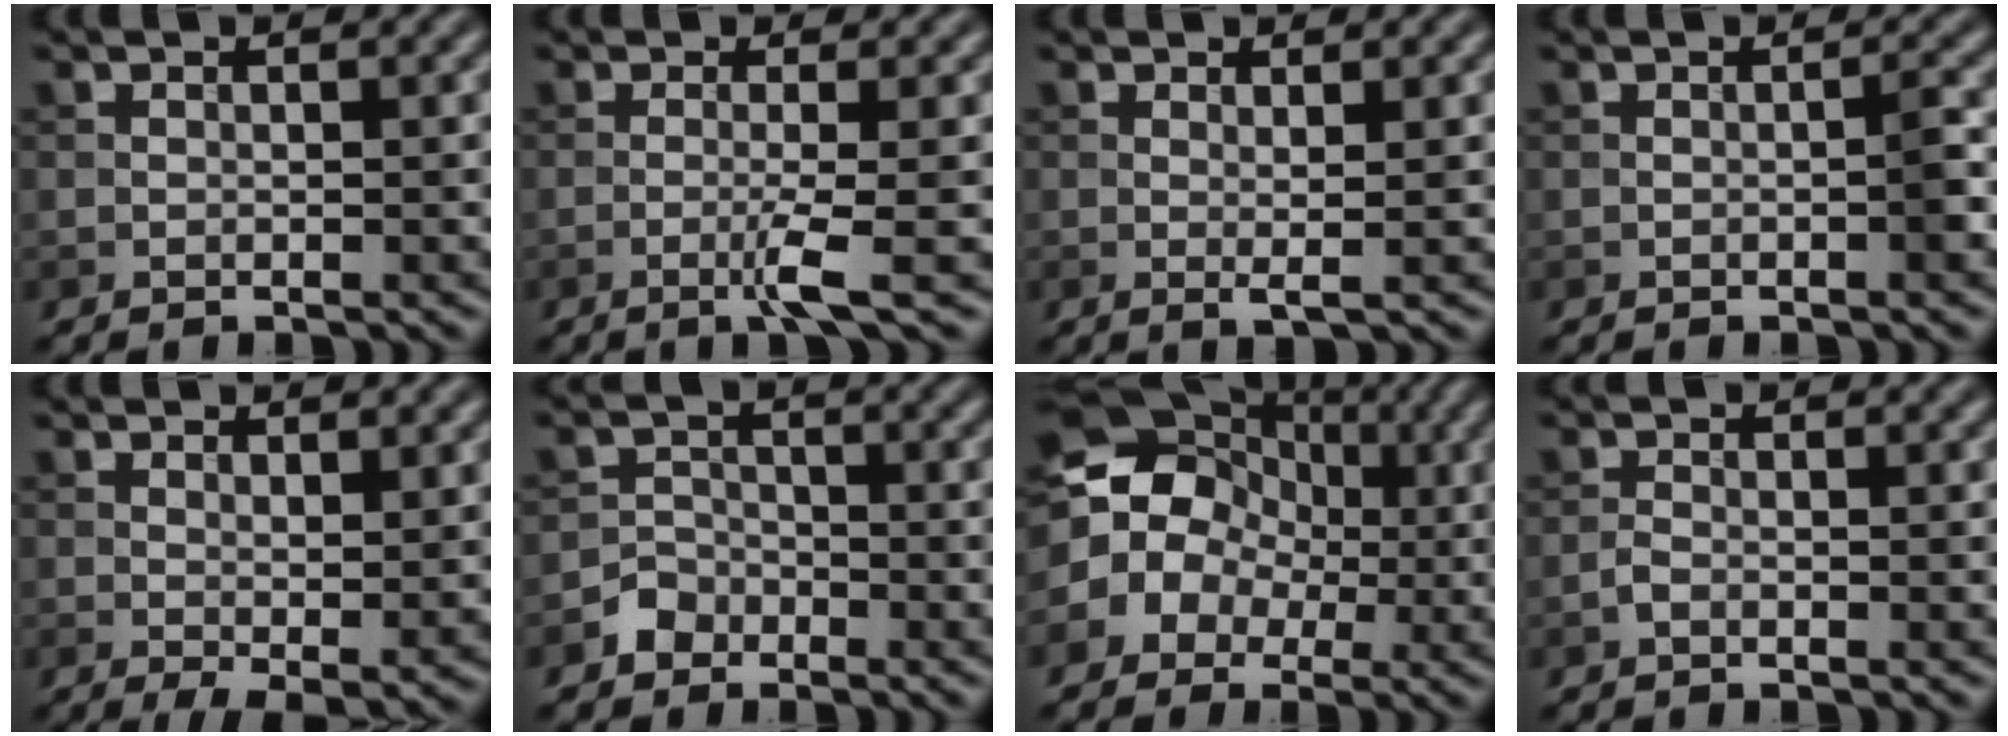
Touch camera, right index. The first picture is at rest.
{"total": 2.8, "force": [-0.8, 0.2, 2.6], "torque": [-0.049, -0.003, -0.023]}
{"total": 1.3, "force": [0.3, 0.1, 1.2], "torque": [-0.023, -0.003, 0.004]}
{"total": 1.1, "force": [-0.3, 0.0, 1.1], "torque": [-0.015, 0.005, -0.005]}
{"total": 2.5, "force": [0.4, 0.7, 2.4], "torque": [-0.039, -0.009, 0.012]}
{"total": 1.9, "force": [-1.3, 1.4, 0.2], "torque": [0.007, 0.009, -0.027]}
{"total": 10.3, "force": [0.4, 9.4, 4.3], "torque": [-0.088, 0.029, -0.025]}
{"total": 0.8, "force": [-0.5, 0.3, 0.5], "torque": [-0.013, 0.001, -0.013]}